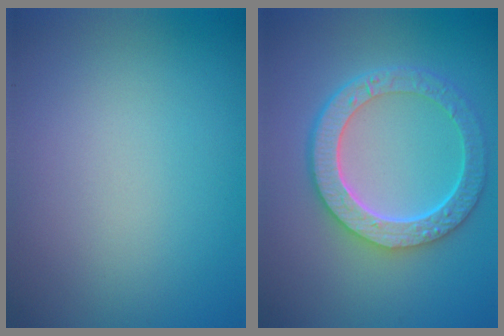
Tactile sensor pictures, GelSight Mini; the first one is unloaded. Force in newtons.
{"total": 6.4, "press": 4.9, "slide": 4.0}